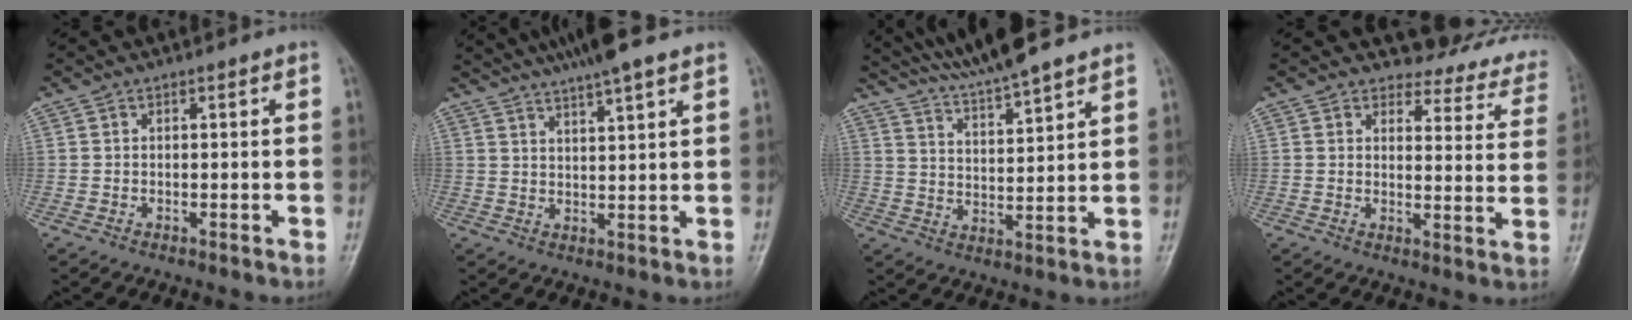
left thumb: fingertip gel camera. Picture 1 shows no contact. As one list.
[{"total": 9.3, "force": [7.4, 0.4, 5.8], "torque": [-0.088, -0.004, 0.114]}, {"total": 11.7, "force": [10.5, 0.1, 5.2], "torque": [-0.079, -0.035, 0.187]}, {"total": 14.3, "force": [13.3, 5.1, 1.0], "torque": [0.041, -0.110, 0.121]}]